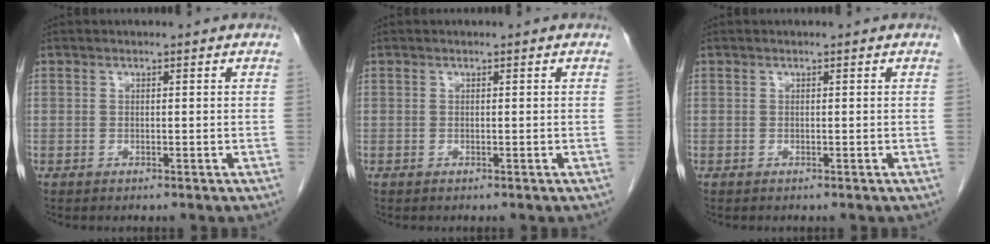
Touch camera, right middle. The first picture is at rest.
{"total": 0.0}
{"total": 0.0}